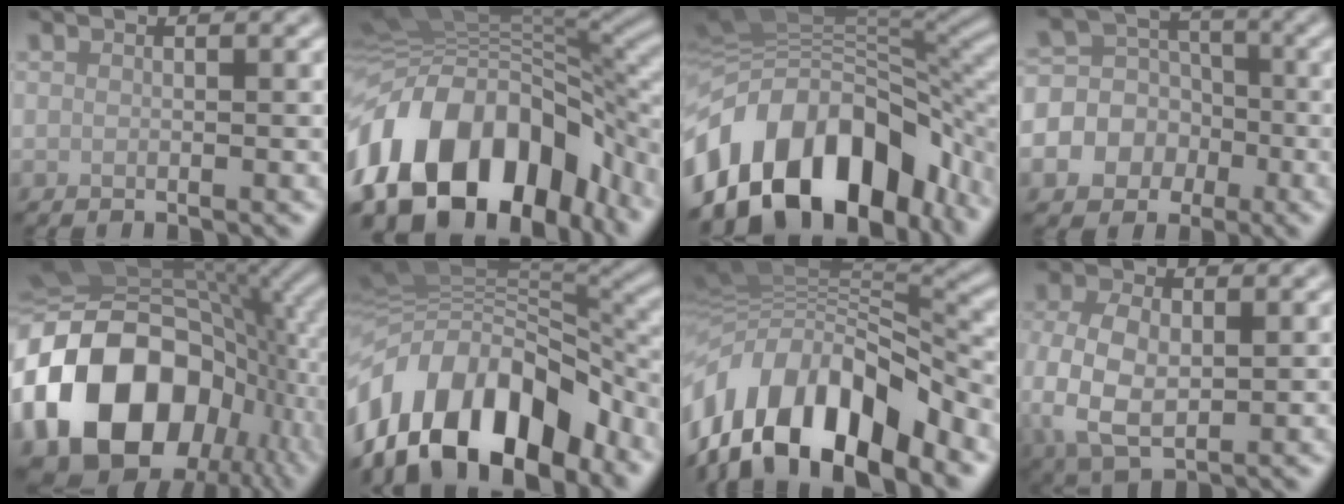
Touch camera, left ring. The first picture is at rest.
{"total": 17.2, "force": [-6.0, 10.6, 12.2], "torque": [-0.223, 0.002, -0.102]}
{"total": 15.9, "force": [-6.7, 9.4, 11.0], "torque": [-0.185, -0.003, -0.106]}
{"total": 10.7, "force": [-3.8, 9.6, 2.7], "torque": [-0.075, -0.010, -0.082]}
{"total": 20.7, "force": [-4.4, 15.3, 13.3], "torque": [-0.286, -0.021, -0.076]}
{"total": 15.1, "force": [-7.6, 8.6, 9.8], "torque": [-0.186, 0.005, -0.127]}
{"total": 14.2, "force": [-5.8, 6.7, 11.1], "torque": [-0.201, 0.017, -0.110]}
{"total": 6.0, "force": [-0.5, 3.8, 4.6], "torque": [-0.110, -0.011, -0.007]}